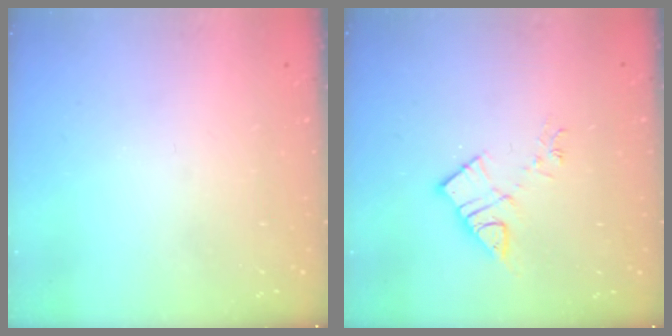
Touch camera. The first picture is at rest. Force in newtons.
{"total": 9.1, "press": 9.1, "slide": 0.5}